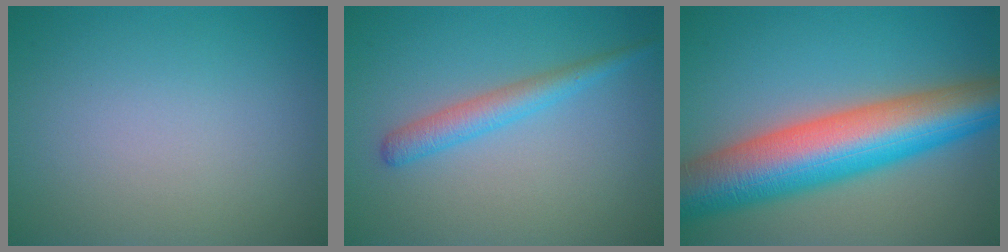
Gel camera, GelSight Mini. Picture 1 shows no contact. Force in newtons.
{"total": 2.7, "press": 2.6, "slide": 0.1}
{"total": 12.3, "press": 12.3, "slide": 0.1}